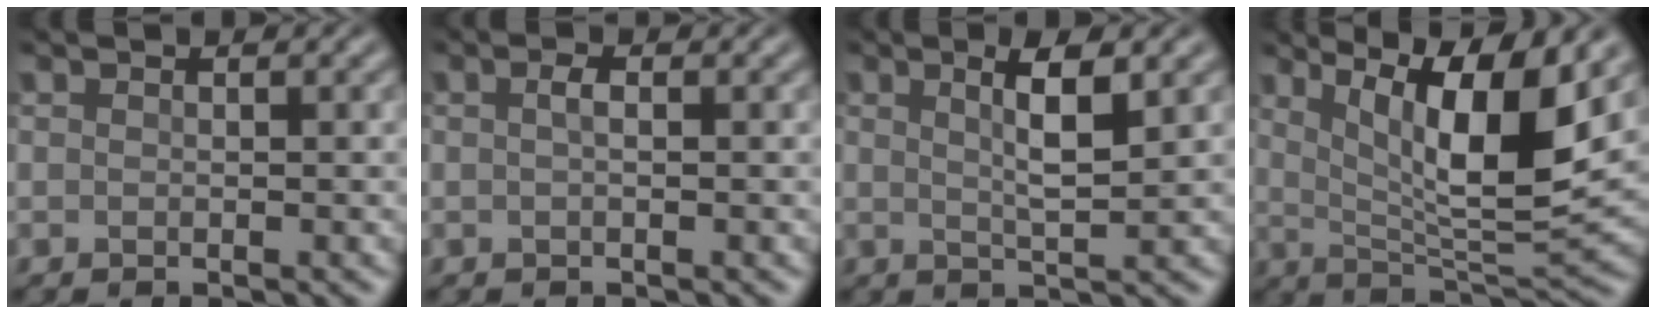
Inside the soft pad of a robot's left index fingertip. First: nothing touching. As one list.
[{"total": 0.9, "force": [-0.2, 0.3, 0.9], "torque": [-0.019, 0.002, -0.002]}, {"total": 3.6, "force": [1.1, 0.8, 3.4], "torque": [-0.053, -0.003, 0.018]}, {"total": 10.9, "force": [4.1, 2.7, 9.7], "torque": [-0.157, -0.007, 0.075]}]